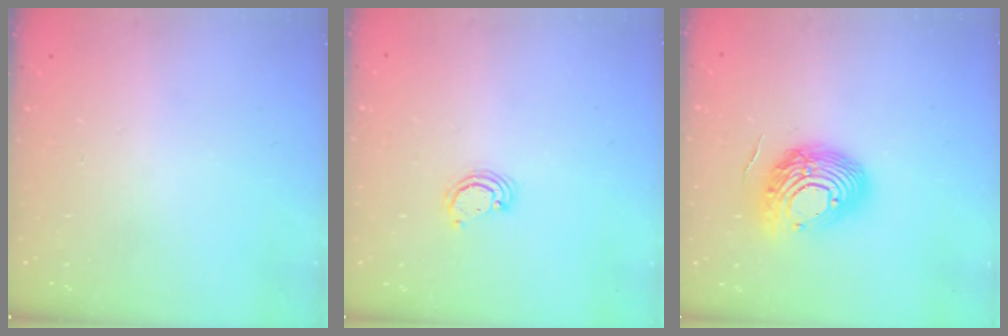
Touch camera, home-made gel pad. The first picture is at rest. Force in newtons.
{"total": 2.3, "press": 2.3, "slide": 0.3}
{"total": 16.5, "press": 16.4, "slide": 1.4}